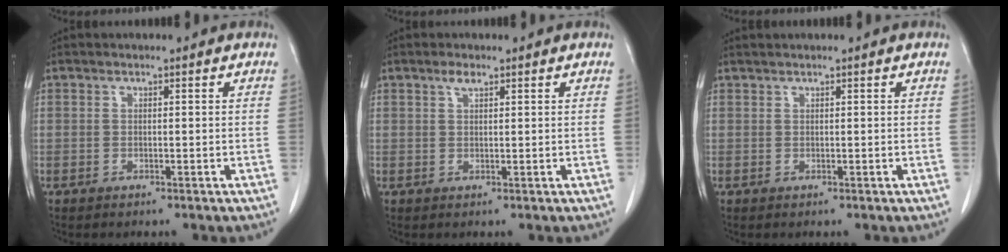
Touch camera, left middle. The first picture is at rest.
{"total": 1.4, "force": [0.9, 0.4, 0.9], "torque": [-0.022, 0.000, 0.018]}
{"total": 0.6, "force": [0.6, -0.1, 0.1], "torque": [-0.005, 0.004, 0.015]}